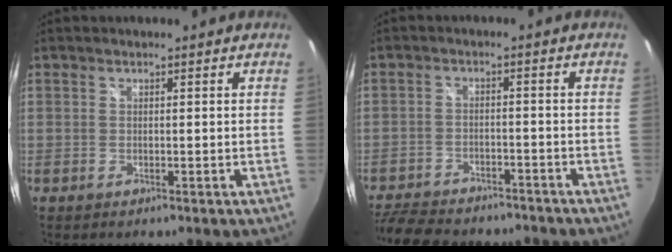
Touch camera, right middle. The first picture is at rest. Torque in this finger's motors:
{"motor_torque": [1.09, -1.05, 0.11, 0.07]}